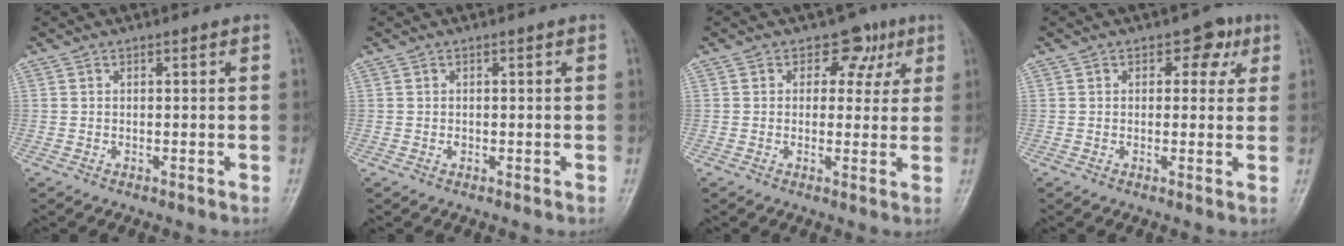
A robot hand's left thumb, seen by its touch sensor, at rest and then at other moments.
{"total": 0.7, "force": [-0.1, 0.6, 0.4], "torque": [-0.003, 0.001, -0.002]}
{"total": 5.7, "force": [2.6, 4.4, 2.6], "torque": [0.008, -0.002, 0.028]}
{"total": 4.6, "force": [1.9, 3.1, 2.8], "torque": [-0.005, -0.001, 0.017]}